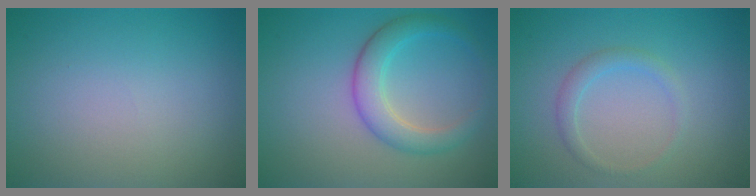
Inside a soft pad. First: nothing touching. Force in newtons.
{"total": 3.7, "press": 3.7, "slide": 0.2}
{"total": 1.5, "press": 1.5, "slide": 0.1}